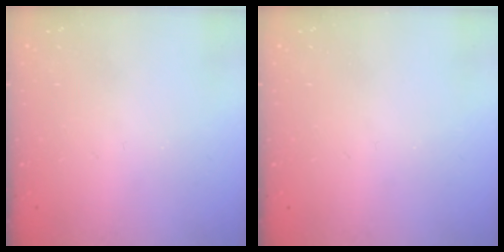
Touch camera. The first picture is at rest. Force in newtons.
{"total": 0.0}